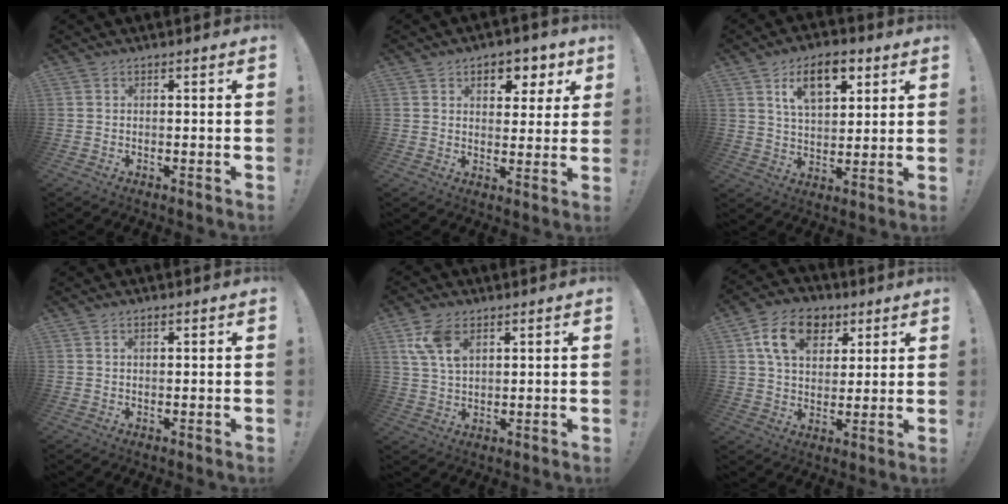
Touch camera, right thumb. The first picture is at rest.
{"total": 7.3, "force": [3.6, 5.1, 3.9], "torque": [-0.038, -0.020, 0.062]}
{"total": 12.0, "force": [6.1, 6.3, 8.1], "torque": [-0.129, -0.011, 0.110]}
{"total": 1.0, "force": [0.6, 0.3, 0.8], "torque": [-0.014, 0.000, 0.010]}
{"total": 9.0, "force": [4.5, 5.0, 6.0], "torque": [-0.120, -0.006, 0.087]}
{"total": 13.8, "force": [6.5, 9.7, 7.4], "torque": [-0.114, -0.017, 0.123]}